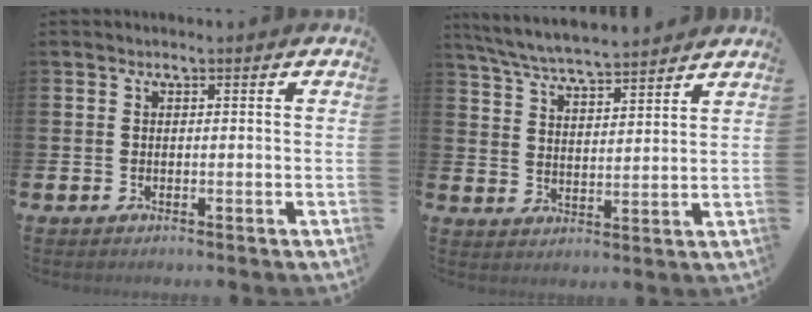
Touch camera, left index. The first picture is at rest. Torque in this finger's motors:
{"motor_torque": [0.43, -0.63, 0.84, 0.21]}